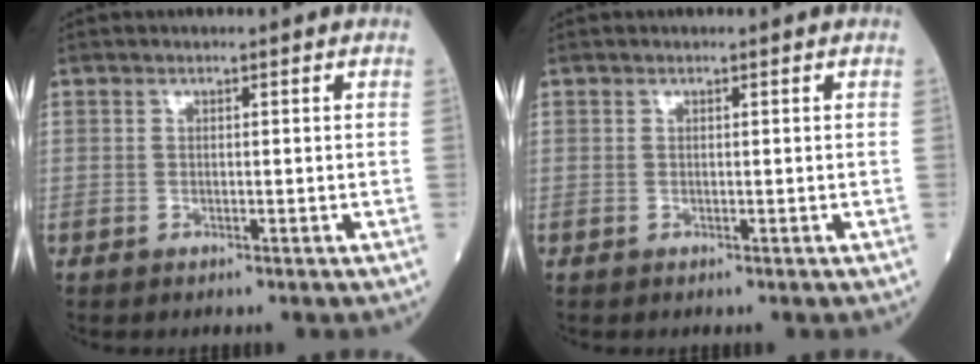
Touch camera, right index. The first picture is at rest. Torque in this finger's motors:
{"motor_torque": [0.03, -0.06, 0.04, 0.01]}